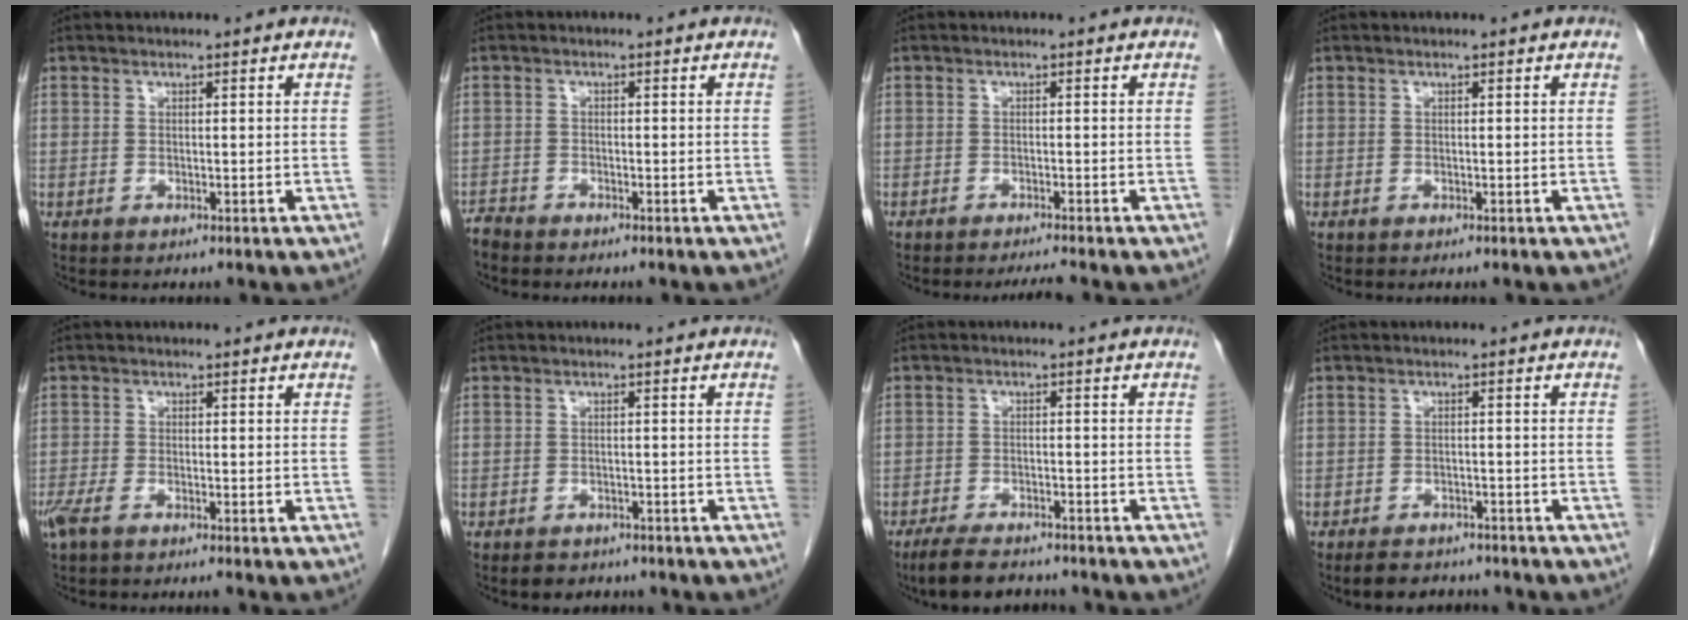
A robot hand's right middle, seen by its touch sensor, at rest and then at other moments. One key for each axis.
{"total": 1.6, "fx": -1.6, "fy": 0.1, "fz": 0.0, "tx": -0.001, "ty": -0.006, "tz": -0.032}
{"total": 2.0, "fx": -1.8, "fy": -0.8, "fz": 0.5, "tx": -0.010, "ty": -0.009, "tz": -0.030}
{"total": 0.0}
{"total": 3.0, "fx": -2.1, "fy": 0.5, "fz": 2.0, "tx": -0.038, "ty": -0.006, "tz": -0.042}
{"total": 3.0, "fx": -2.4, "fy": 1.6, "fz": 0.6, "tx": -0.016, "ty": 0.002, "tz": -0.030}
{"total": 6.7, "fx": -5.7, "fy": 1.9, "fz": 2.9, "tx": -0.055, "ty": -0.013, "tz": -0.095}
{"total": 5.1, "fx": -4.4, "fy": 2.1, "fz": 1.5, "tx": -0.026, "ty": -0.002, "tz": -0.062}